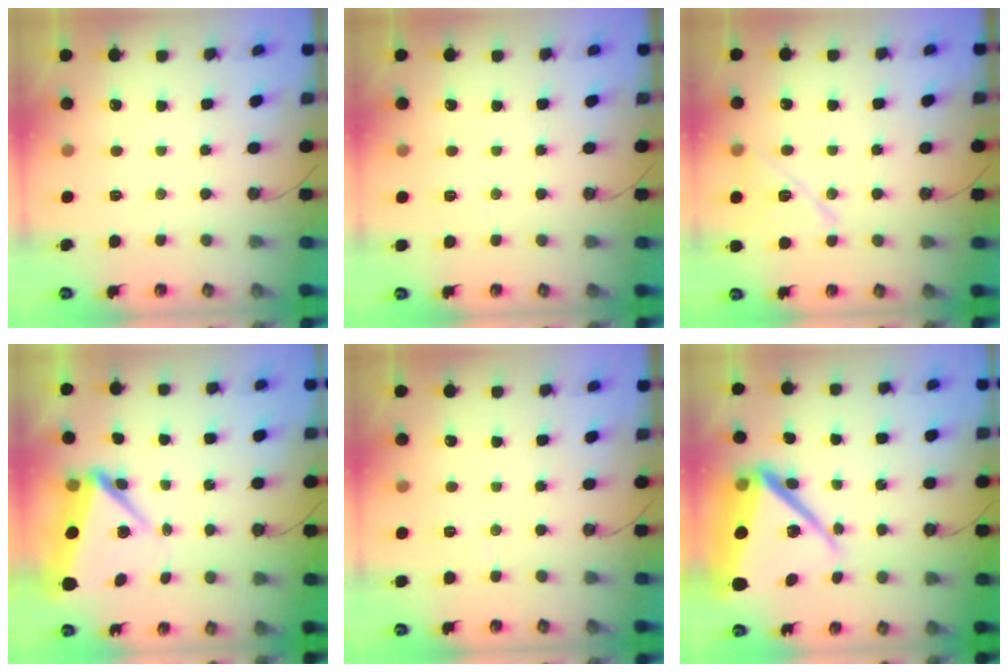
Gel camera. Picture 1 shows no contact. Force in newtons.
{"total": 2.6, "press": 2.5, "slide": 0.7}
{"total": 12.1, "press": 10.4, "slide": 6.2}
{"total": 7.5, "press": 7.3, "slide": 1.8}
{"total": 3.9, "press": 3.6, "slide": 1.6}
{"total": 20.0, "press": 18.7, "slide": 7.1}